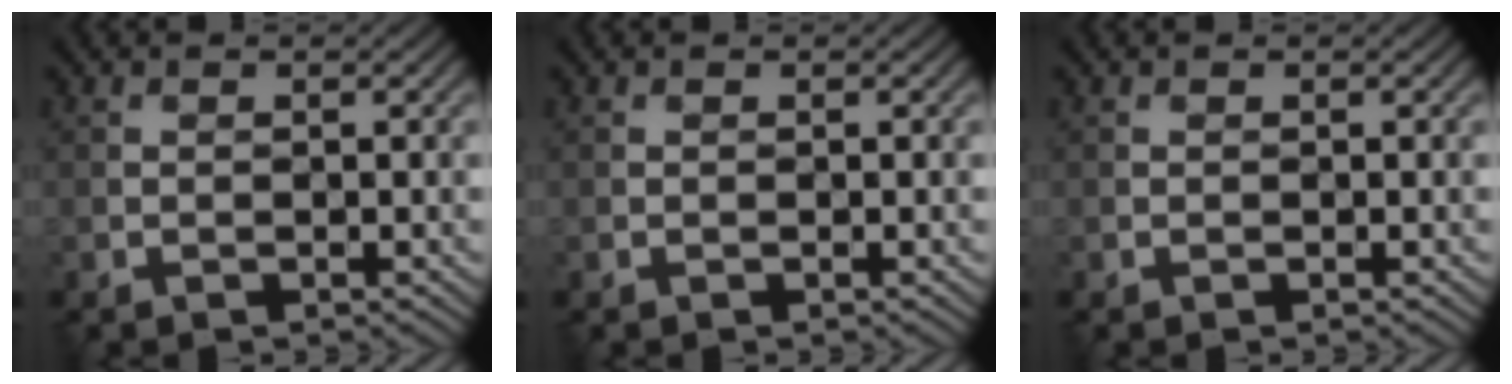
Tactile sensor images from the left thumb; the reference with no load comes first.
{"total": 0.0}
{"total": 0.0}